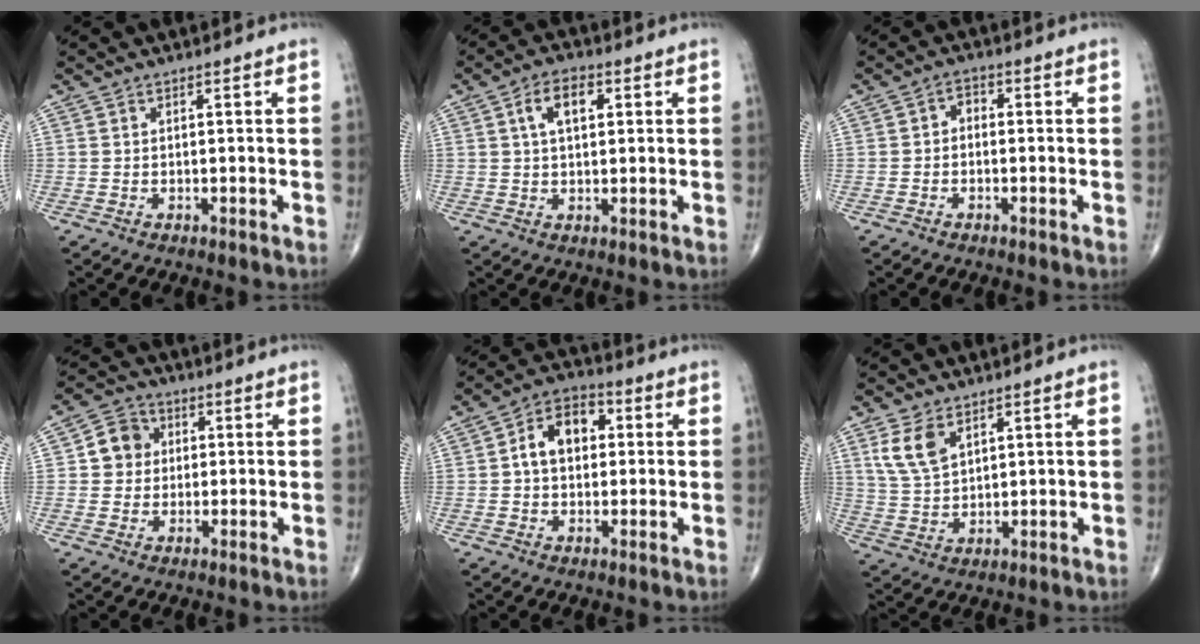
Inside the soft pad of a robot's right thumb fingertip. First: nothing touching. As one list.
[{"total": 6.4, "force": [2.0, 3.6, 4.9], "torque": [-0.080, 0.008, 0.031]}, {"total": 2.3, "force": [-0.3, 1.8, 1.5], "torque": [-0.011, 0.014, -0.017]}, {"total": 5.3, "force": [0.9, 4.9, 1.7], "torque": [0.000, 0.005, 0.007]}, {"total": 9.1, "force": [1.3, 6.3, 6.5], "torque": [-0.089, 0.021, 0.014]}, {"total": 7.3, "force": [3.8, 4.0, 4.7], "torque": [-0.086, -0.013, 0.085]}]